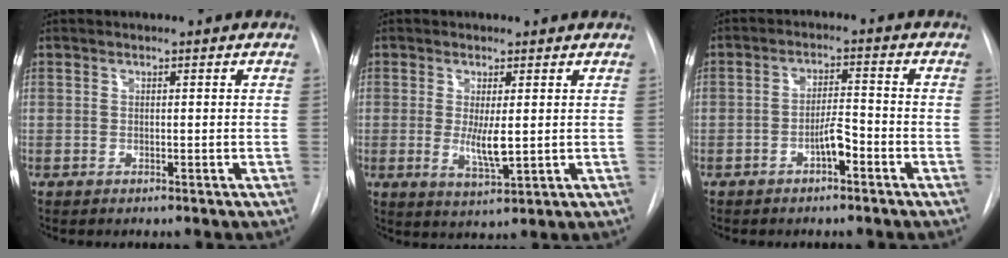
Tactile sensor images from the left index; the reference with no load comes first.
{"total": 4.4, "force": [0.2, 0.9, 4.3], "torque": [-0.080, -0.011, 0.009]}
{"total": 3.7, "force": [-2.0, 0.9, 3.0], "torque": [-0.053, 0.009, -0.034]}